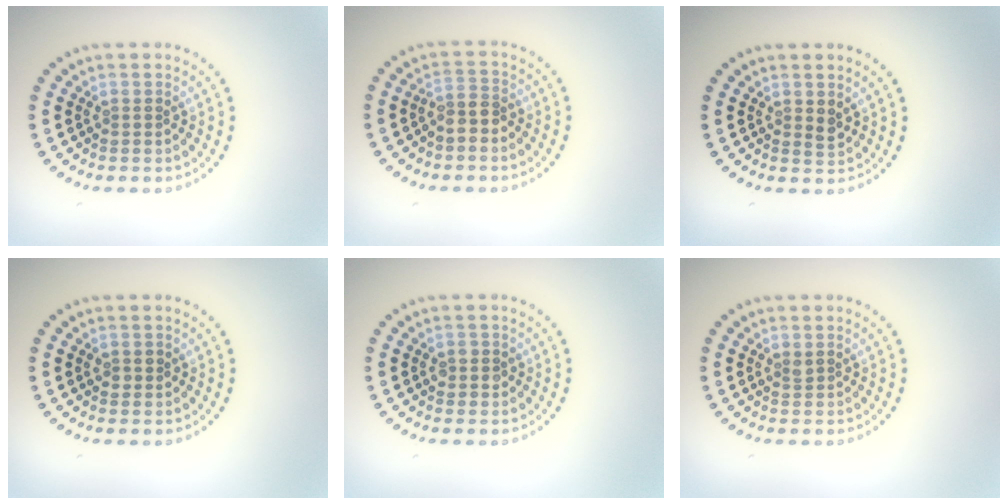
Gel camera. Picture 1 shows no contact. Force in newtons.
{"total": 2.2, "press": 1.9, "slide": 1.2}
{"total": 1.0, "press": 1.0, "slide": 0.3}
{"total": 0.9, "press": 0.8, "slide": 0.1}
{"total": 1.3, "press": 1.2, "slide": 0.4}
{"total": 0.6, "press": 0.5, "slide": 0.3}